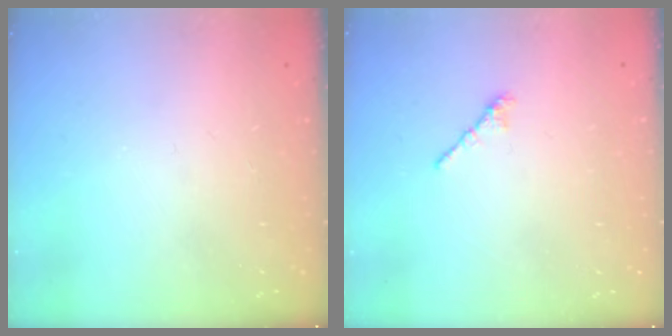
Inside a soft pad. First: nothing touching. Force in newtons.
{"total": 2.4, "press": 2.3, "slide": 0.7}